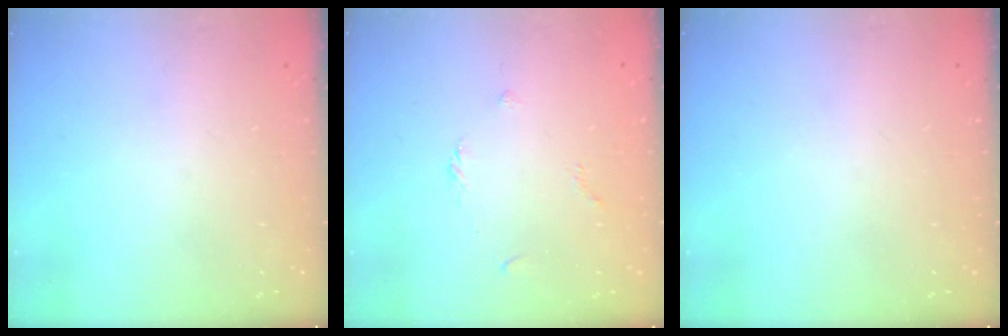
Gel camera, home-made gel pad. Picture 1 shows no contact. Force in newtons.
{"total": 2.0, "press": 1.9, "slide": 0.6}
{"total": 0.0}